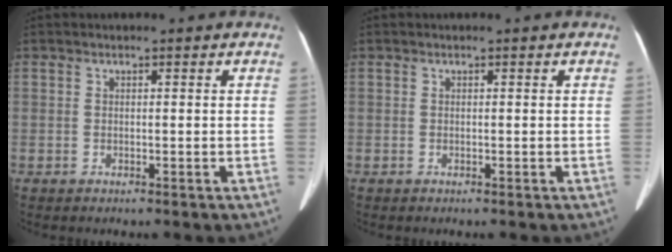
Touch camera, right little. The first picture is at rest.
{"total": 0.0}